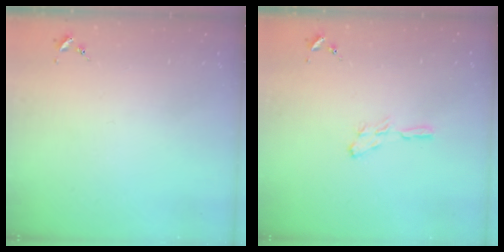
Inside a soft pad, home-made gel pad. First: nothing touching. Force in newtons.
{"total": 4.3, "press": 4.3, "slide": 0.5}